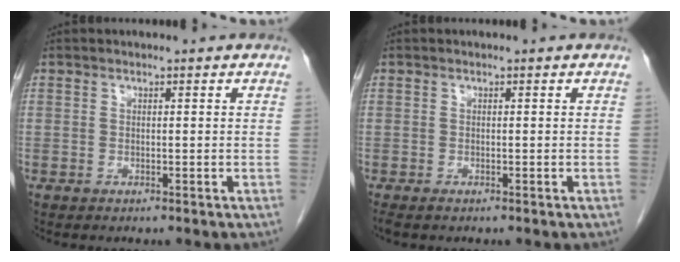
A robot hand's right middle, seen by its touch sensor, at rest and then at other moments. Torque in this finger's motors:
{"motor_torque": [0.42, 0.01, 0.05, 0.00]}